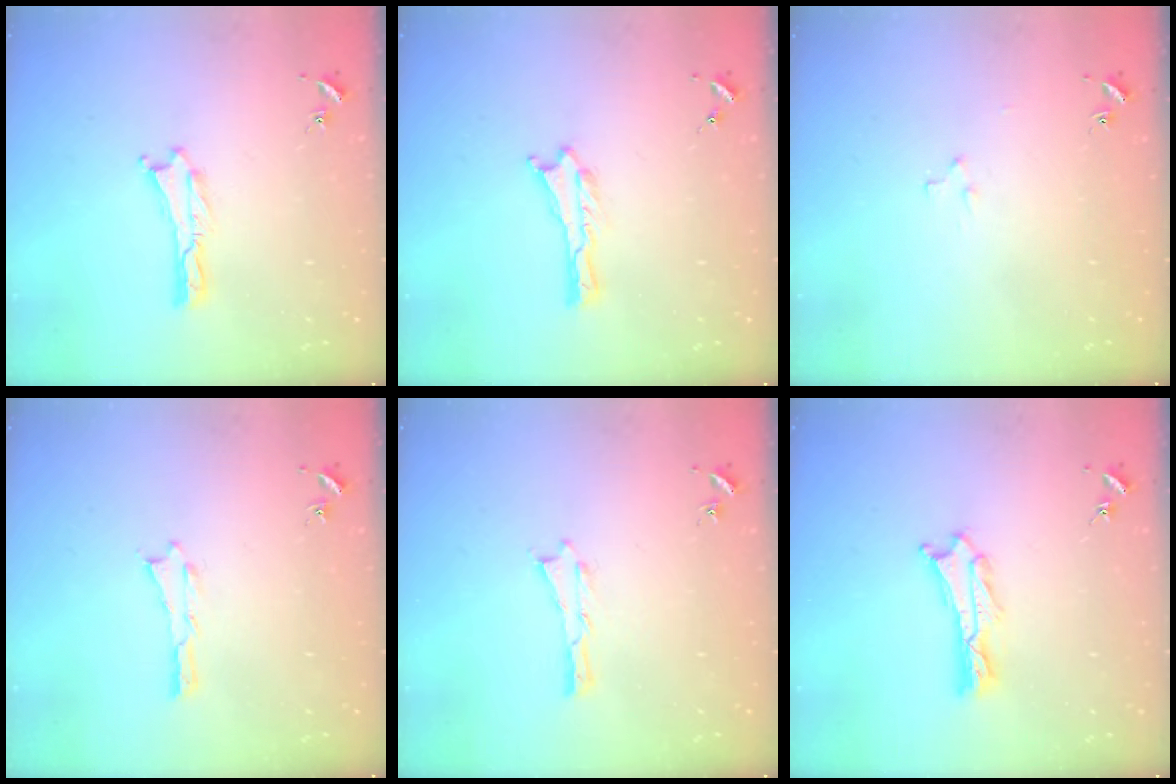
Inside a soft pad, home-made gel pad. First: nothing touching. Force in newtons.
{"total": 0.0}
{"total": 2.2, "press": 2.2, "slide": 0.2}
{"total": 0.0}
{"total": 0.0}
{"total": 1.2, "press": 1.2, "slide": 0.2}